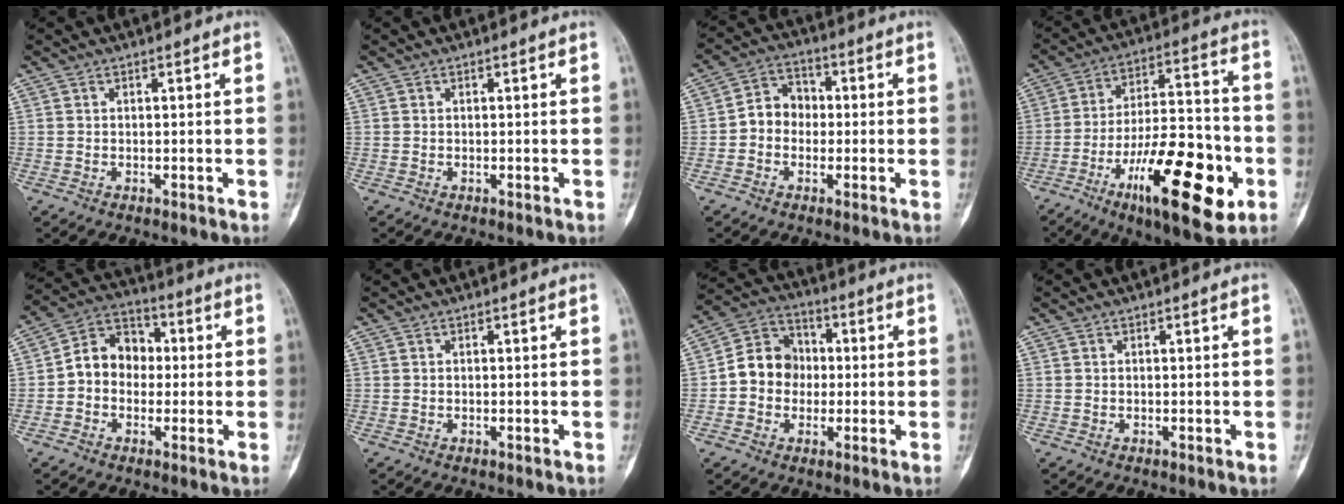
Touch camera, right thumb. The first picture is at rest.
{"total": 0.0}
{"total": 6.5, "force": [-0.7, 5.6, 3.3], "torque": [-0.032, 0.026, -0.028]}
{"total": 23.5, "force": [-9.3, 8.1, 20.0], "torque": [-0.309, 0.039, -0.144]}
{"total": 9.6, "force": [-0.4, 7.8, 5.5], "torque": [-0.064, 0.036, -0.020]}
{"total": 0.0}
{"total": 10.0, "force": [-0.6, 8.8, 4.7], "torque": [-0.053, 0.032, -0.025]}
{"total": 0.0}